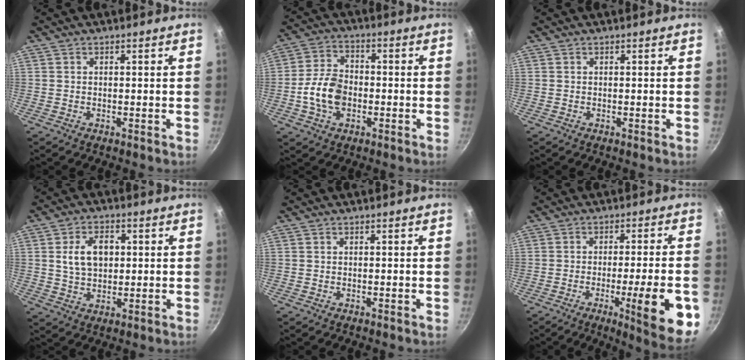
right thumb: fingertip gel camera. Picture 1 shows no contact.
{"total": 9.4, "force": [-2.1, 6.5, 6.5], "torque": [-0.107, 0.023, -0.045]}
{"total": 0.0}
{"total": 8.3, "force": [1.5, 5.6, 5.9], "torque": [-0.086, 0.004, 0.025]}
{"total": 0.0}
{"total": 14.8, "force": [-4.6, 2.2, 13.8], "torque": [-0.173, 0.012, -0.059]}